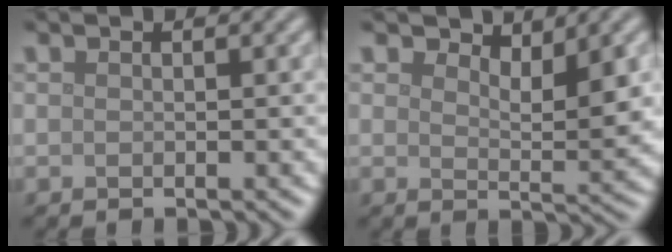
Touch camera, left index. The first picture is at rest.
{"total": 3.2, "force": [2.4, 1.0, 1.8], "torque": [-0.026, -0.005, 0.034]}